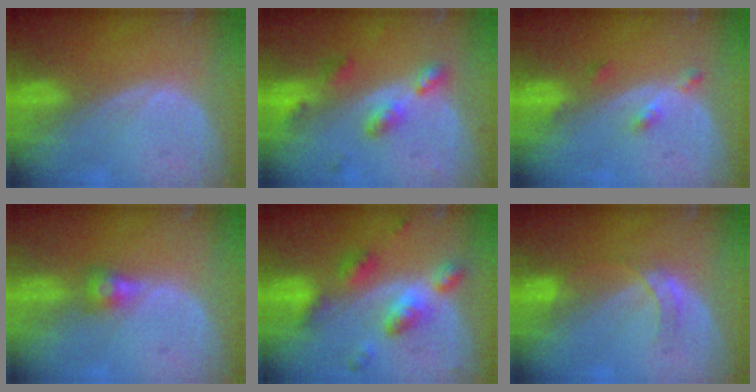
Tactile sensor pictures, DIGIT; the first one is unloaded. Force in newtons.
{"total": 5.2, "press": 5.1, "slide": 0.7}
{"total": 2.7, "press": 2.3, "slide": 1.5}
{"total": 2.8, "press": 2.6, "slide": 1.0}
{"total": 7.4, "press": 7.3, "slide": 0.5}
{"total": 3.0, "press": 3.0, "slide": 0.3}